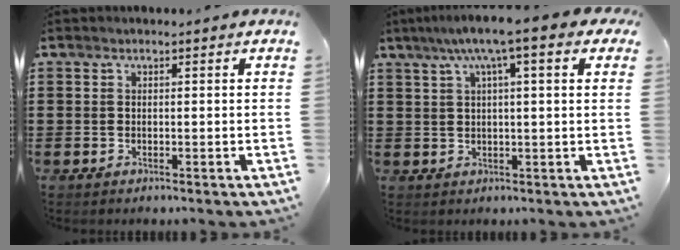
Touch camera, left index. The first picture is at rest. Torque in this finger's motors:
{"motor_torque": [2.14, 0.00, 0.99, 0.21]}